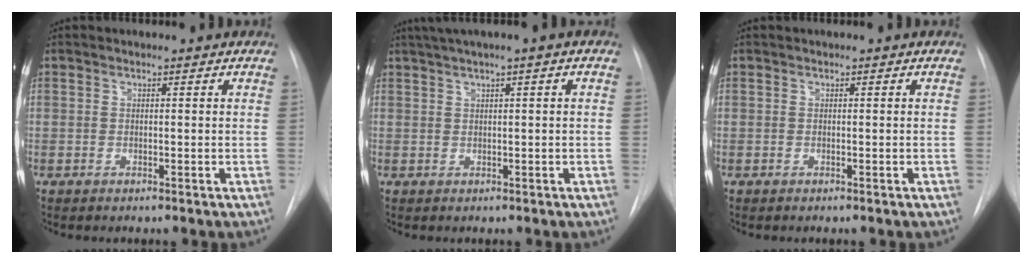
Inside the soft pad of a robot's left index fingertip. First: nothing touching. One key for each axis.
{"total": 4.6, "fx": 2.5, "fy": -0.4, "fz": 3.8, "tx": -0.073, "ty": 0.020, "tz": 0.046}
{"total": 0.0}